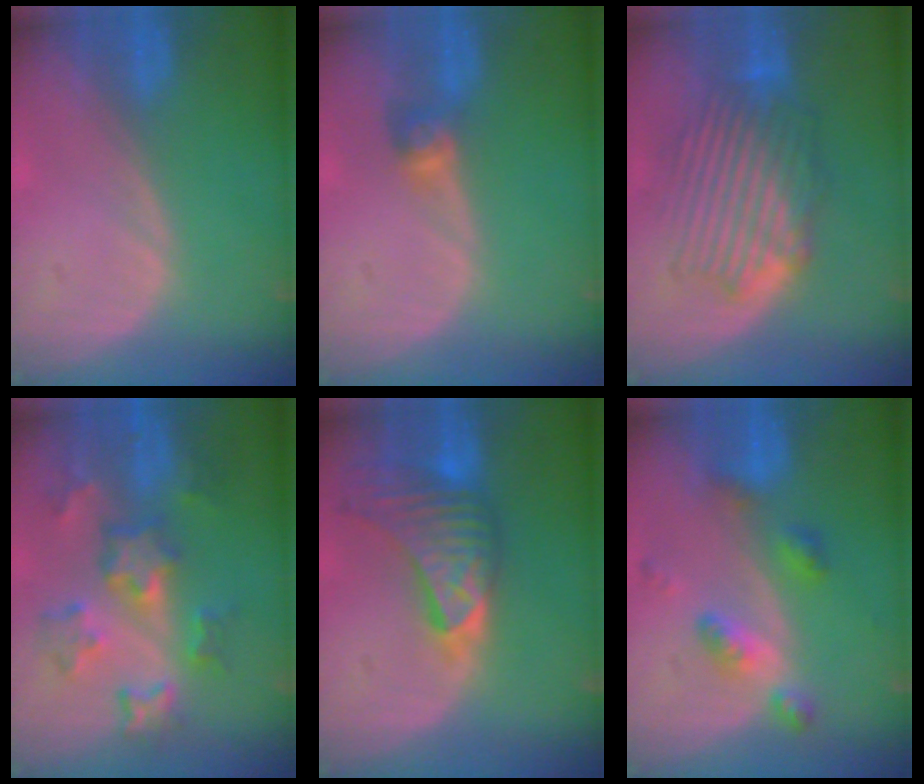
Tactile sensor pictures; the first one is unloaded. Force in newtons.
{"total": 2.7, "press": 2.5, "slide": 0.9}
{"total": 8.6, "press": 8.3, "slide": 2.0}
{"total": 8.7, "press": 7.8, "slide": 3.9}
{"total": 9.0, "press": 8.5, "slide": 3.2}
{"total": 6.0, "press": 5.2, "slide": 2.8}